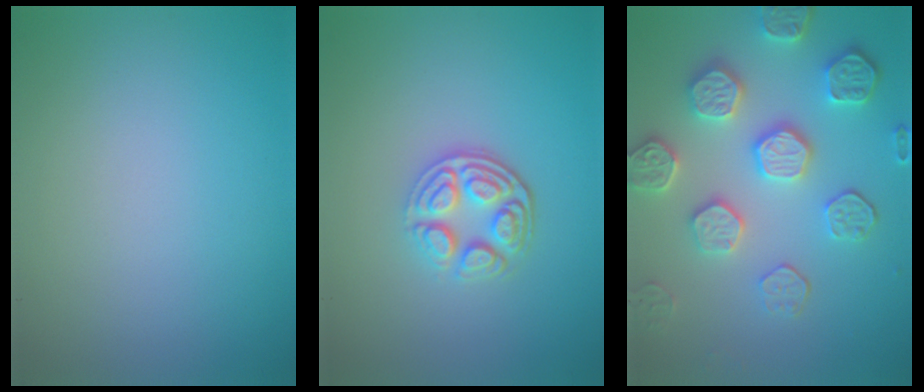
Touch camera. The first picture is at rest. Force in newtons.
{"total": 3.9, "press": 3.2, "slide": 2.3}
{"total": 6.1, "press": 5.3, "slide": 3.0}